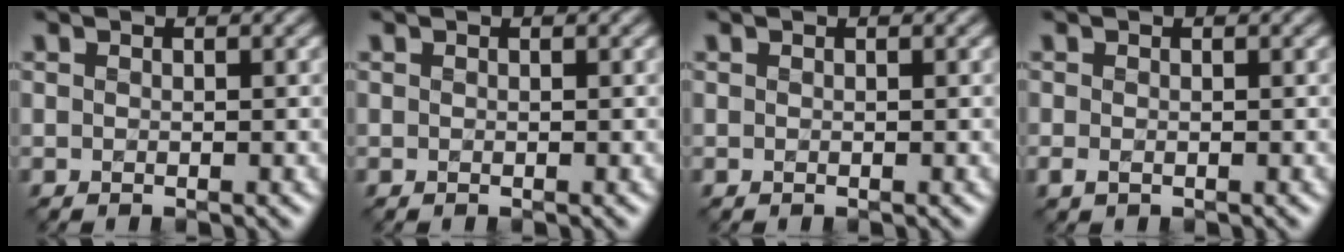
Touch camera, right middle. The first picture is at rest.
{"total": 0.0}
{"total": 0.0}
{"total": 1.0, "force": [-0.4, 0.6, 0.6], "torque": [-0.017, -0.006, -0.007]}